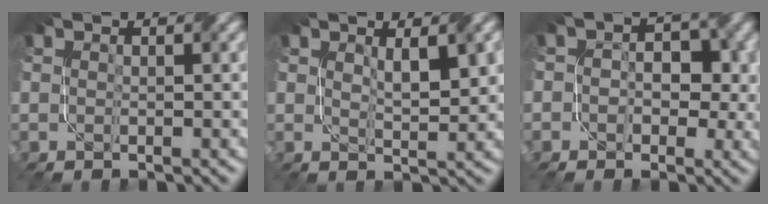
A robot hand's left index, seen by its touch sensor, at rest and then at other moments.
{"total": 2.8, "force": [1.2, 0.8, 2.4], "torque": [-0.041, -0.003, 0.024]}
{"total": 4.8, "force": [0.2, 3.6, 3.2], "torque": [-0.017, 0.005, -0.006]}